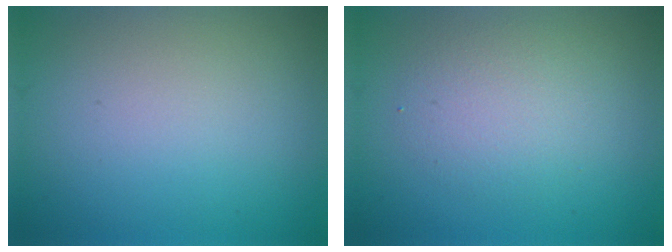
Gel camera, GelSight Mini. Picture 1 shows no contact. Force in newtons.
{"total": 2.8, "press": 2.8, "slide": 0.2}